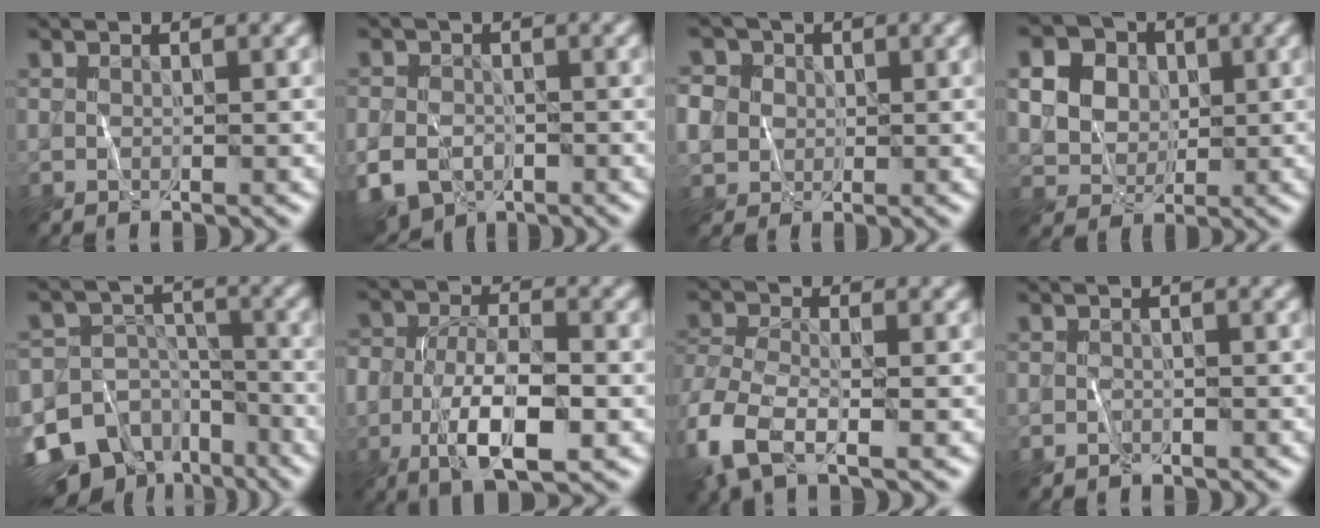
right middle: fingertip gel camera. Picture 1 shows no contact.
{"total": 5.8, "force": [-2.7, 4.0, 3.1], "torque": [-0.062, -0.014, -0.051]}
{"total": 5.3, "force": [0.6, 4.8, 2.1], "torque": [-0.047, 0.025, 0.001]}
{"total": 11.9, "force": [4.0, 9.9, 5.2], "torque": [-0.125, 0.031, 0.067]}
{"total": 14.6, "force": [-9.0, 10.4, 4.8], "torque": [-0.100, -0.037, -0.144]}
{"total": 7.5, "force": [-2.2, 3.6, 6.2], "torque": [-0.121, -0.002, -0.041]}
{"total": 5.9, "force": [-2.6, 3.1, 4.3], "torque": [-0.110, -0.007, -0.061]}
{"total": 0.8, "force": [-0.5, 0.6, 0.3], "torque": [-0.004, -0.002, -0.009]}